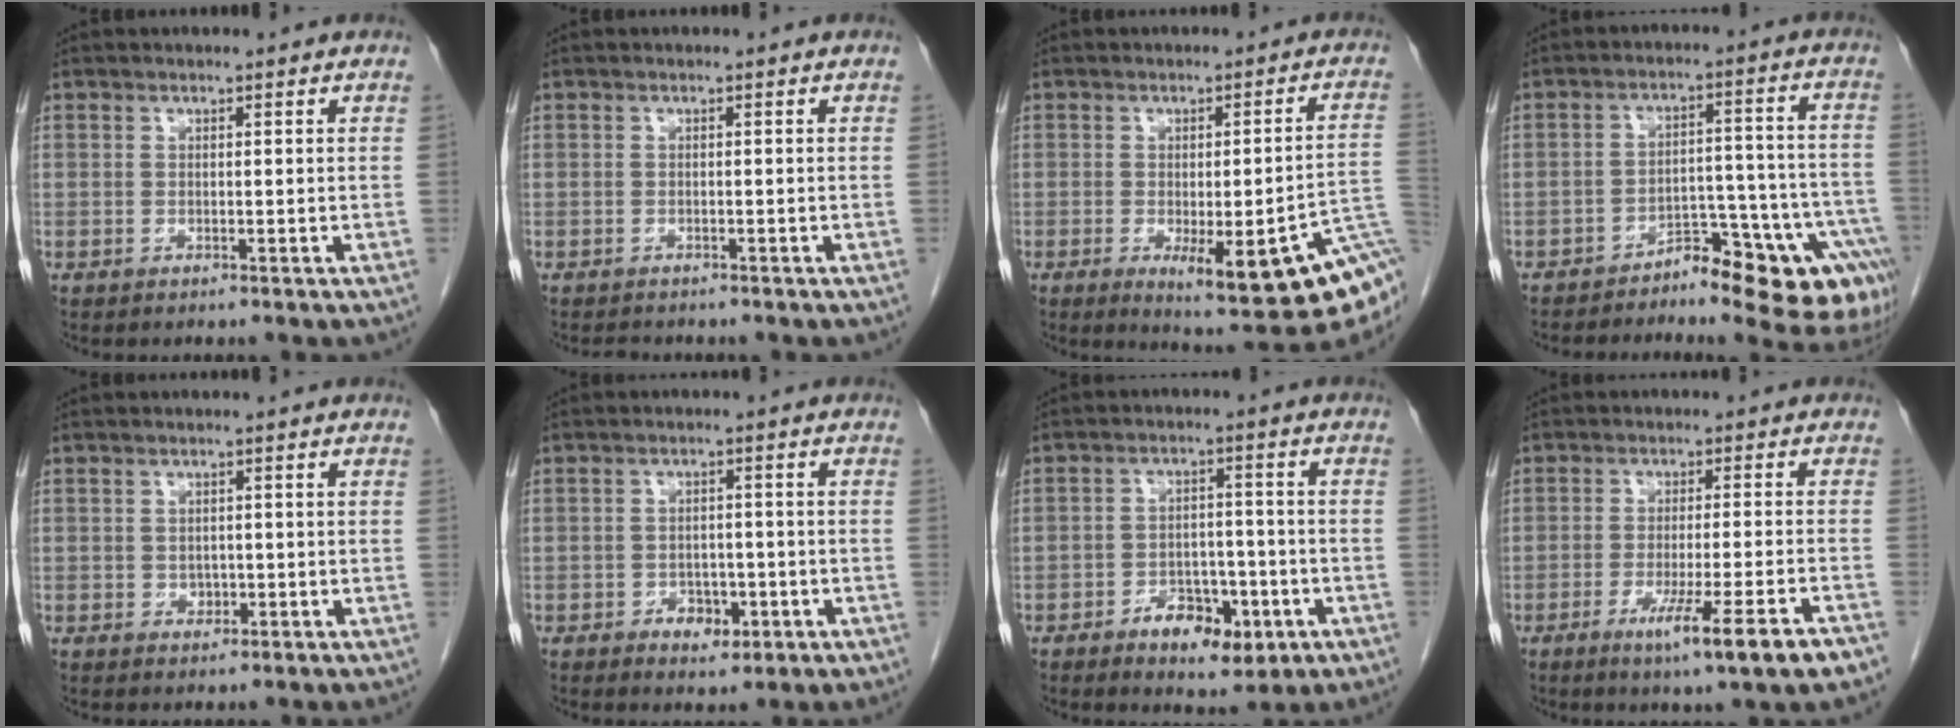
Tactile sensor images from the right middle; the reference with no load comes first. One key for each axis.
{"total": 1.4, "fx": -1.3, "fy": 0.3, "fz": 0.3, "tx": -0.014, "ty": -0.007, "tz": -0.018}
{"total": 17.8, "fx": -7.0, "fy": 2.8, "fz": 16.1, "tx": -0.125, "ty": -0.002, "tz": -0.081}
{"total": 14.3, "fx": -10.5, "fy": 4.6, "fz": 8.6, "tx": -0.037, "ty": 0.057, "tz": -0.138}
{"total": 1.3, "fx": -0.3, "fy": 1.1, "fz": 0.7, "tx": -0.011, "ty": 0.002, "tz": 0.000}
{"total": 3.9, "fx": -1.8, "fy": 2.5, "fz": 2.5, "tx": -0.030, "ty": 0.006, "tz": -0.017}
{"total": 8.0, "fx": -4.0, "fy": 4.0, "fz": 5.7, "tx": -0.083, "ty": 0.010, "tz": -0.052}
{"total": 10.3, "fx": -6.0, "fy": -0.5, "fz": 8.3, "tx": -0.122, "ty": -0.025, "tz": -0.084}